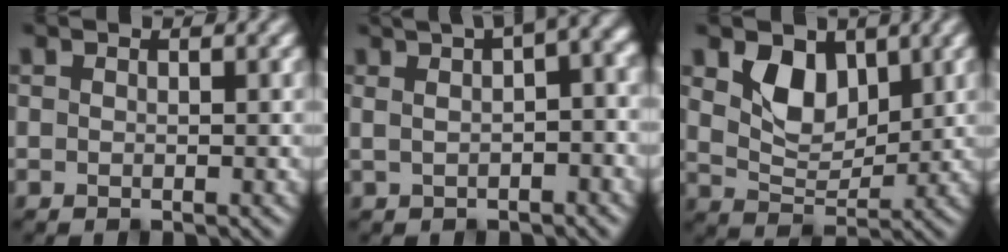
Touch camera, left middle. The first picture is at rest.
{"total": 8.5, "force": [3.2, 3.0, 7.3], "torque": [-0.083, 0.028, 0.039]}
{"total": 4.1, "force": [1.8, 2.6, 2.5], "torque": [-0.060, -0.010, 0.030]}